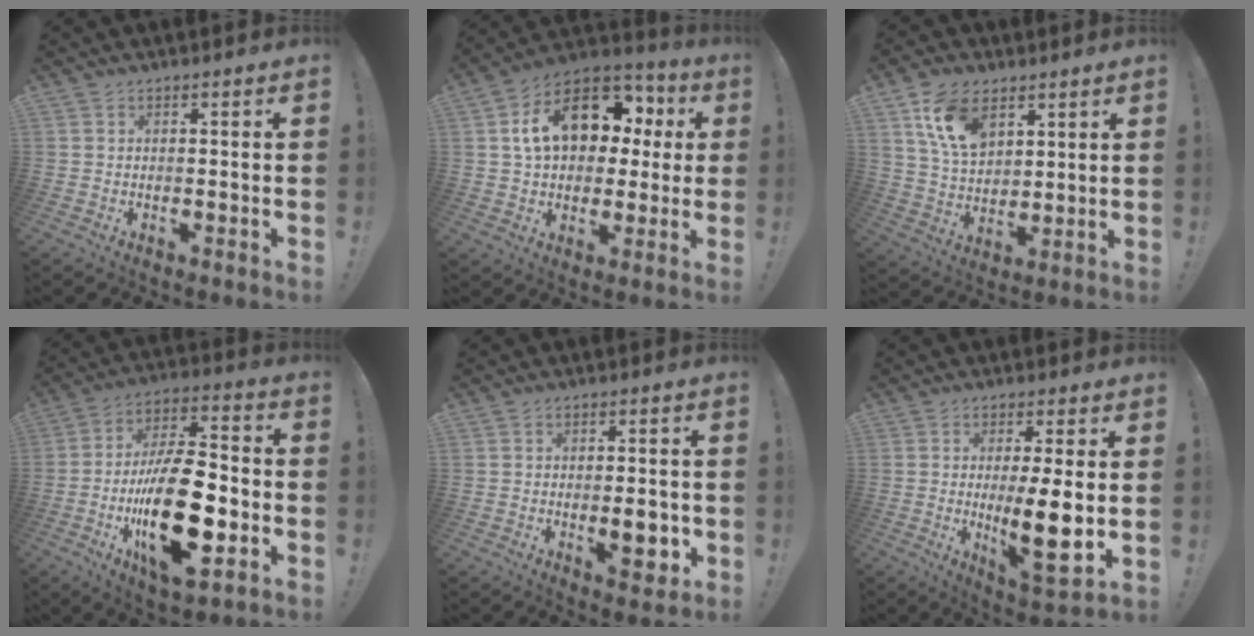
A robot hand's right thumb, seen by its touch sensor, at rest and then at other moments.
{"total": 18.5, "force": [6.2, 12.5, 12.2], "torque": [-0.194, -0.009, 0.120]}
{"total": 13.4, "force": [6.8, 8.5, 7.8], "torque": [-0.142, -0.021, 0.132]}
{"total": 25.3, "force": [-6.2, 11.2, 21.9], "torque": [-0.402, 0.019, -0.095]}
{"total": 7.1, "force": [-1.5, 3.0, 6.2], "torque": [-0.072, 0.000, -0.022]}
{"total": 12.9, "force": [-0.5, 2.7, 12.6], "torque": [-0.202, -0.019, -0.011]}